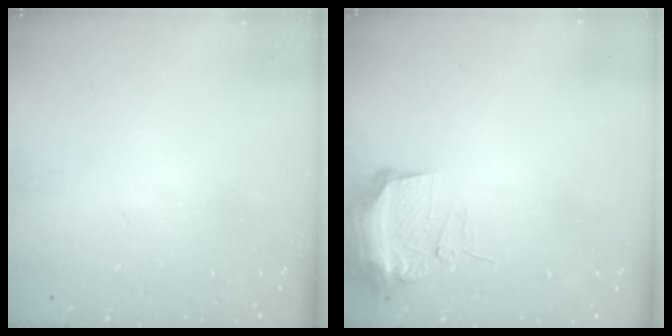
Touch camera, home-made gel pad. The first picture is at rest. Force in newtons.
{"total": 10.1, "press": 10.1, "slide": 0.3}